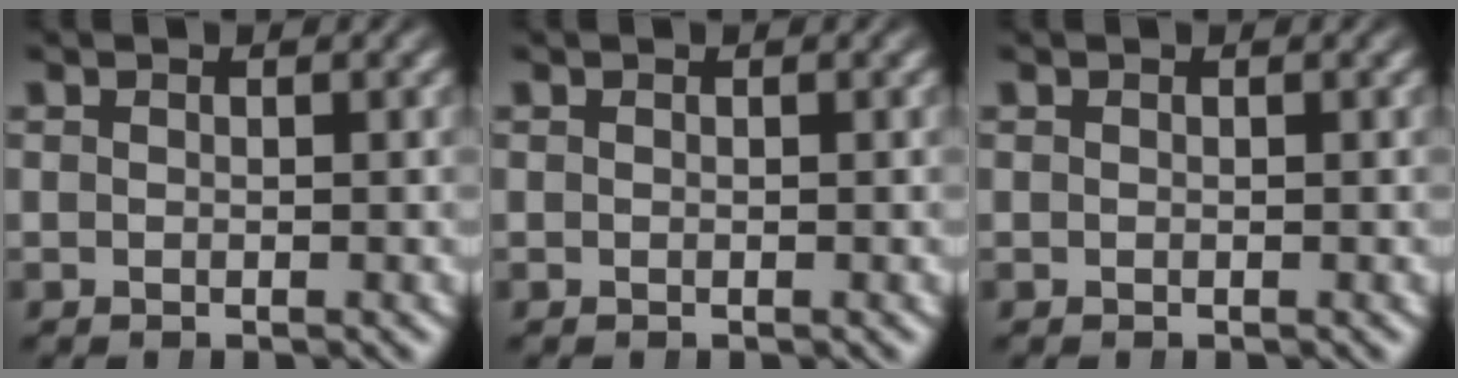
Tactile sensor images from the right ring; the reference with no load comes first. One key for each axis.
{"total": 0.0}
{"total": 0.0}